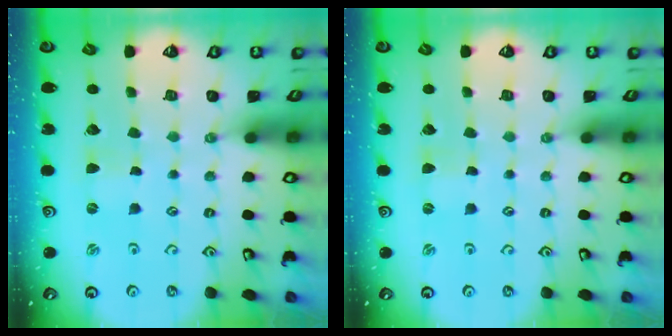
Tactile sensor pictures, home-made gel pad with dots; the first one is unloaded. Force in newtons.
{"total": 0.0}